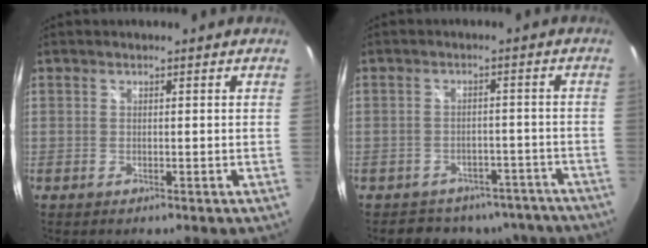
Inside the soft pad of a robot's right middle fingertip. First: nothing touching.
{"total": 12.1, "force": [-10.1, 6.2, 2.4], "torque": [-0.056, 0.020, -0.117]}